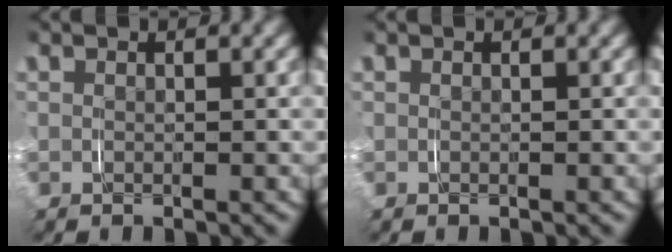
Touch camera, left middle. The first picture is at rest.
{"total": 0.0}